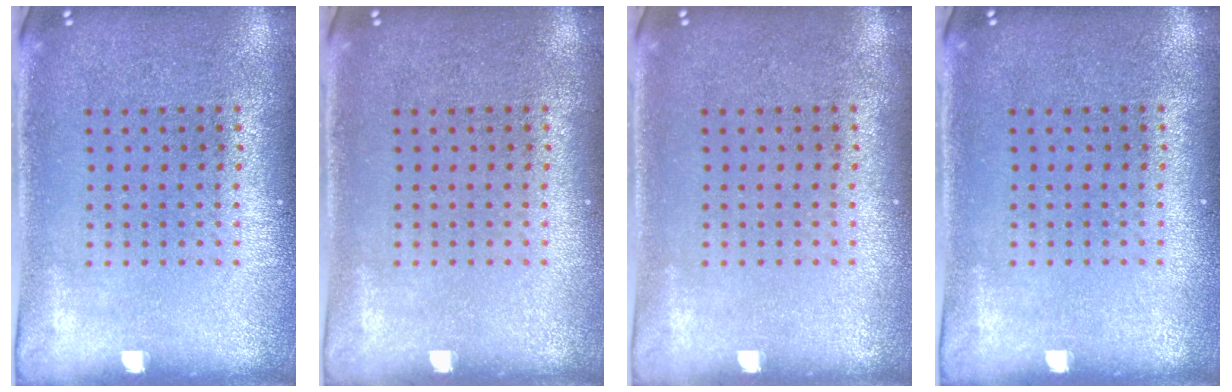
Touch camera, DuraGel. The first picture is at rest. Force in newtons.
{"total": 0.0}
{"total": 0.0}
{"total": 0.0}